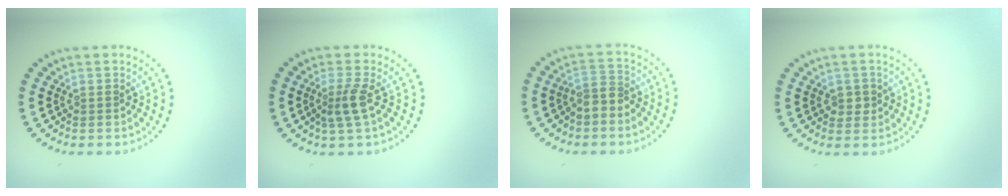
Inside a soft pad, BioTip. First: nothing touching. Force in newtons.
{"total": 2.2, "press": 1.8, "slide": 1.3}
{"total": 2.2, "press": 1.9, "slide": 1.2}
{"total": 1.5, "press": 1.4, "slide": 0.4}